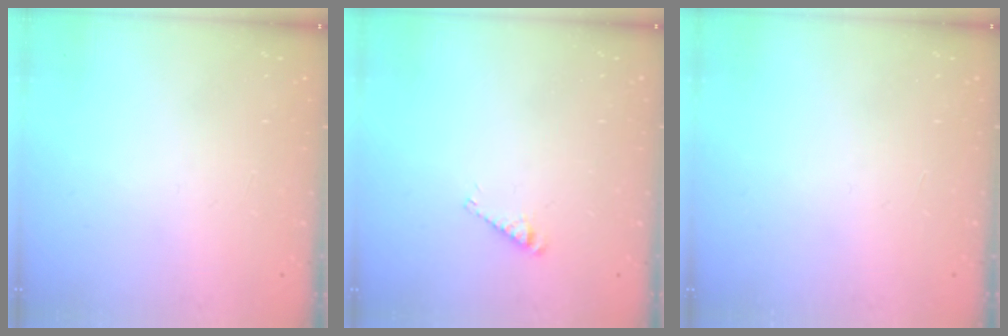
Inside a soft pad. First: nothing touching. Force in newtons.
{"total": 3.3, "press": 3.3, "slide": 0.3}
{"total": 0.0}